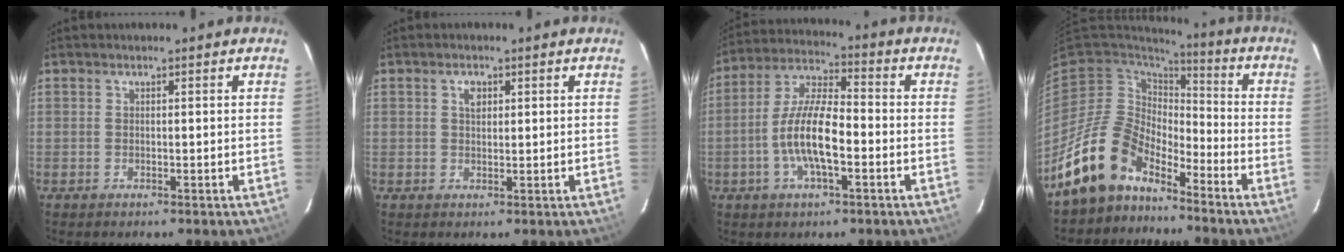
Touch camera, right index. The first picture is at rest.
{"total": 2.1, "force": [0.9, 1.3, 1.4], "torque": [-0.023, 0.005, 0.015]}
{"total": 11.5, "force": [-3.2, 3.7, 10.4], "torque": [-0.212, 0.004, -0.063]}
{"total": 13.3, "force": [-10.7, 6.6, 4.4], "torque": [-0.095, 0.017, -0.201]}